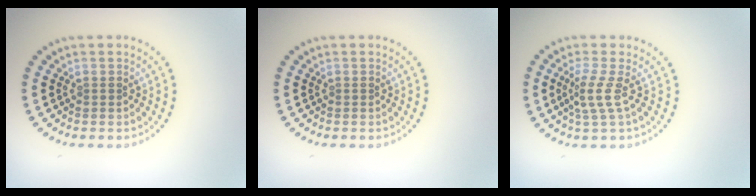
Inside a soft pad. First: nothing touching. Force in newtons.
{"total": 0.0}
{"total": 2.4, "press": 1.6, "slide": 1.7}